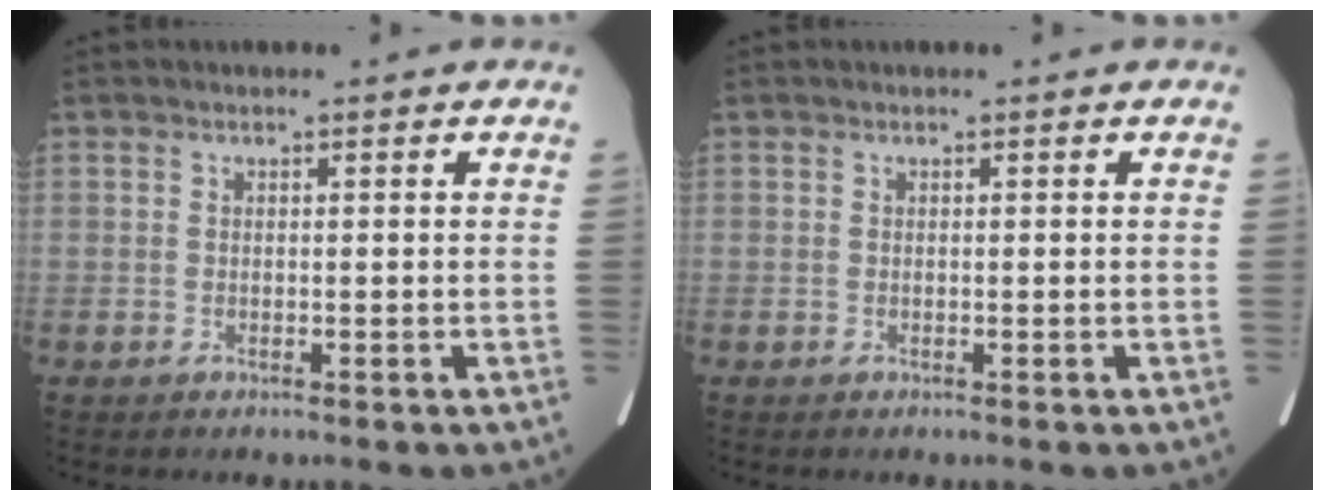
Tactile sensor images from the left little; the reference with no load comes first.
{"total": 0.0}